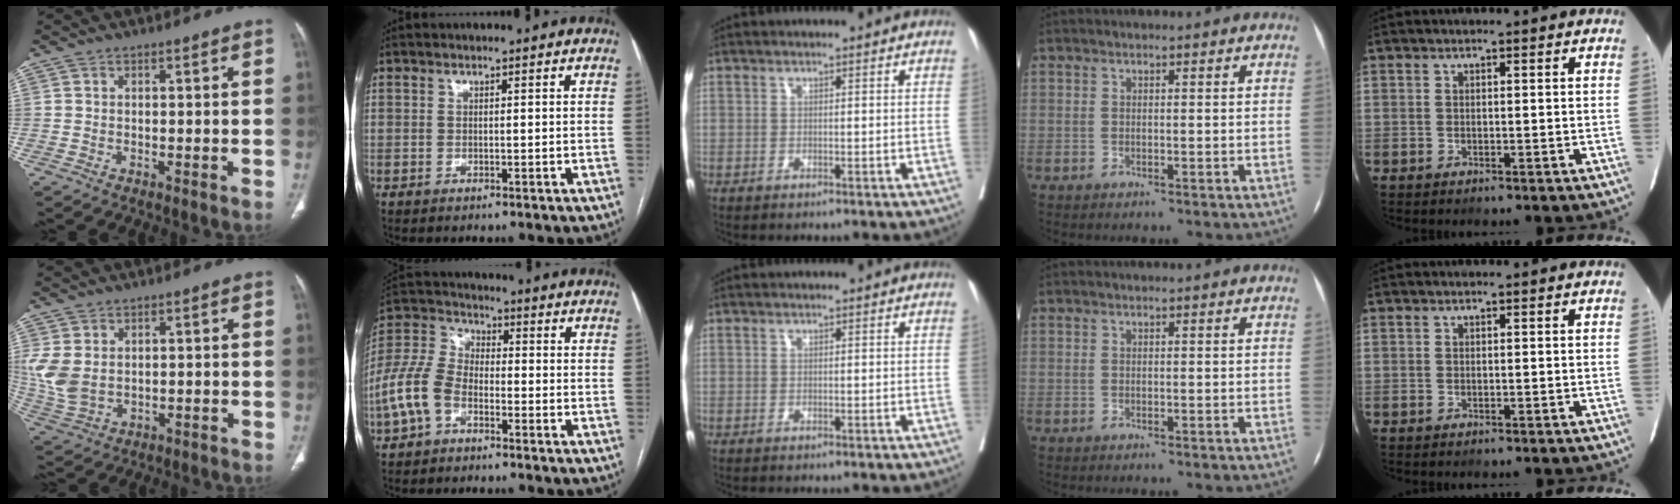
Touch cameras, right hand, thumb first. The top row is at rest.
{"thumb": {"total": 7.4, "force": [0.7, 5.3, 5.2], "torque": [-0.125, -0.005, 0.028]}, "index": {"total": 8.5, "force": [-3.7, 5.0, 5.8], "torque": [-0.153, 0.018, -0.083]}}